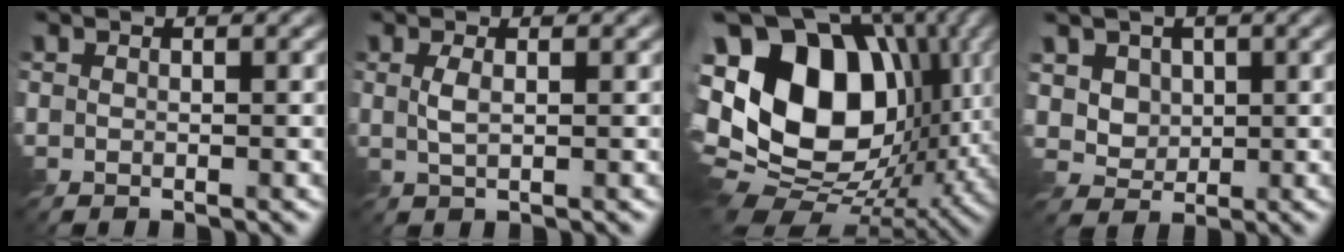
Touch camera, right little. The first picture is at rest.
{"total": 1.4, "force": [0.1, 0.3, 1.3], "torque": [-0.035, 0.001, 0.002]}
{"total": 19.1, "force": [1.7, 13.3, 13.6], "torque": [-0.254, 0.013, 0.045]}
{"total": 3.7, "force": [1.4, 3.0, 1.6], "torque": [-0.054, -0.004, 0.038]}